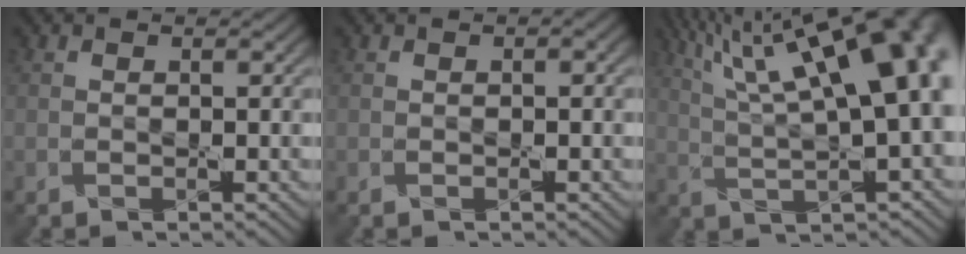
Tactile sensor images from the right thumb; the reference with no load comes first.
{"total": 0.7, "force": [0.1, 0.3, 0.6], "torque": [-0.010, 0.003, 0.003]}
{"total": 19.2, "force": [7.3, 6.2, 16.7], "torque": [-0.243, 0.066, 0.110]}